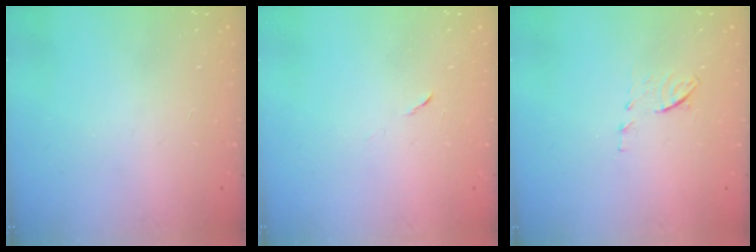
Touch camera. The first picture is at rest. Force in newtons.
{"total": 5.2, "press": 4.8, "slide": 2.1}
{"total": 6.2, "press": 6.1, "slide": 1.0}